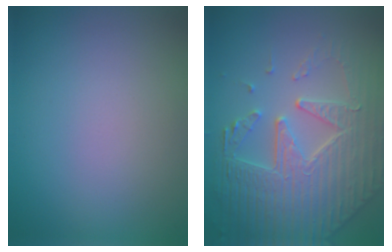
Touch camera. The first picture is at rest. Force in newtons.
{"total": 7.3, "press": 5.7, "slide": 4.4}